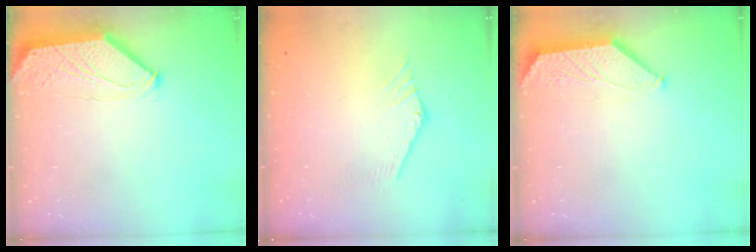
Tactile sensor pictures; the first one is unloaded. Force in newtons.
{"total": 0.7, "press": 0.6, "slide": 0.3}
{"total": 1.8, "press": 1.7, "slide": 0.3}